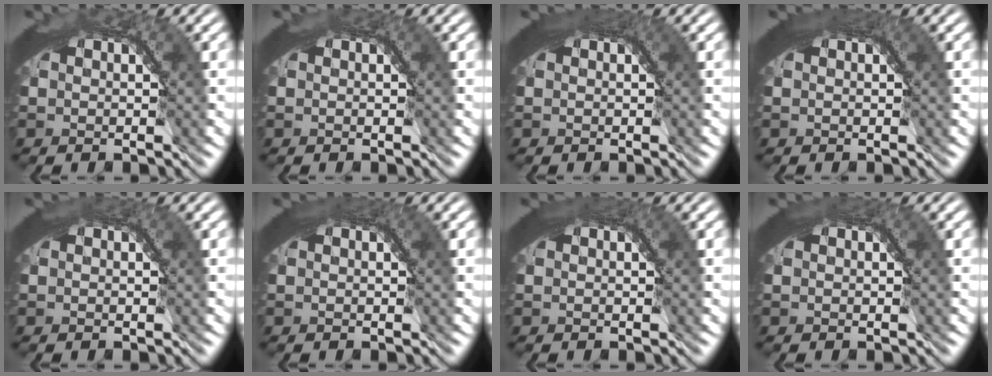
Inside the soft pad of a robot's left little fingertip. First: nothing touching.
{"total": 0.5, "force": [0.2, 0.2, 0.4], "torque": [-0.005, 0.000, 0.002]}
{"total": 1.5, "force": [0.9, 0.4, 1.2], "torque": [-0.010, 0.003, 0.010]}
{"total": 1.5, "force": [0.9, 0.3, 1.1], "torque": [-0.011, 0.002, 0.010]}
{"total": 0.9, "force": [0.4, 0.3, 0.7], "torque": [-0.005, 0.002, 0.005]}
{"total": 1.4, "force": [0.8, 0.3, 1.1], "torque": [-0.009, 0.002, 0.009]}
{"total": 1.3, "force": [0.7, 0.3, 1.0], "torque": [-0.007, 0.001, 0.009]}
{"total": 1.1, "force": [0.7, 0.2, 0.9], "torque": [-0.006, 0.002, 0.008]}